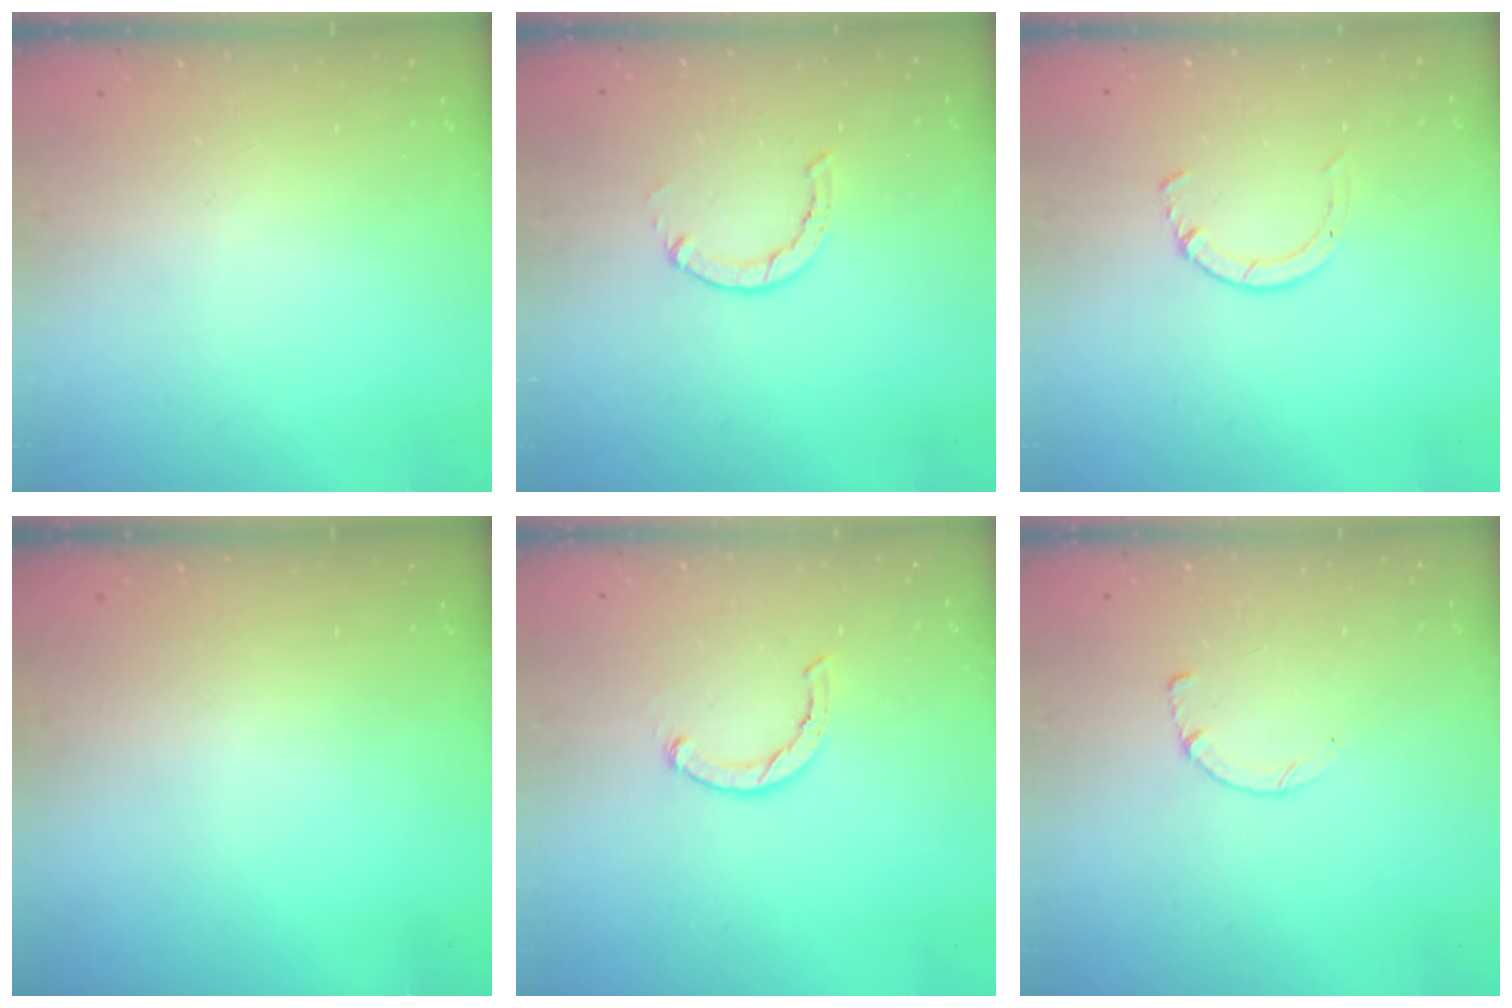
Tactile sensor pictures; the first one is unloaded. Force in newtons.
{"total": 1.3, "press": 1.3, "slide": 0.3}
{"total": 2.8, "press": 2.8, "slide": 0.4}
{"total": 0.0}
{"total": 1.8, "press": 1.8, "slide": 0.4}
{"total": 2.6, "press": 2.5, "slide": 0.3}